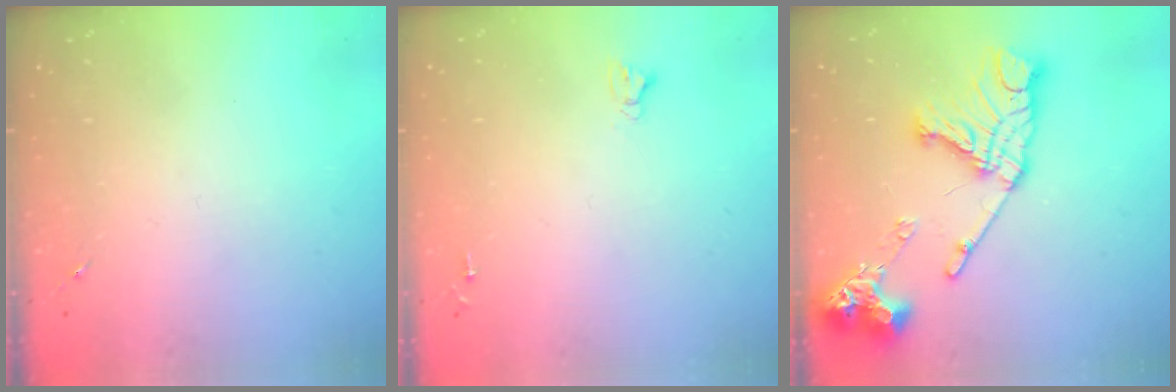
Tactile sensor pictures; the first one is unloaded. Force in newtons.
{"total": 2.5, "press": 2.5, "slide": 0.2}
{"total": 20.9, "press": 20.8, "slide": 2.3}